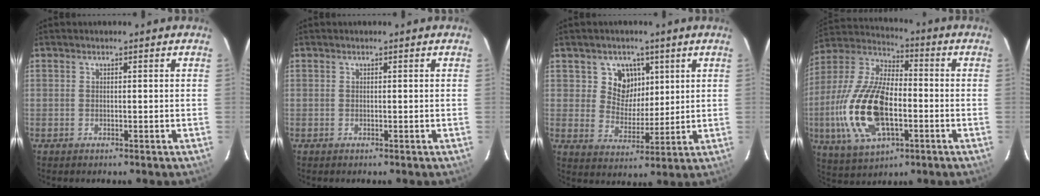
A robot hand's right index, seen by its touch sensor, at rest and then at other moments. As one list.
[{"total": 0.0}, {"total": 7.4, "force": [3.1, 6.4, 2.0], "torque": [-0.032, -0.001, 0.059]}, {"total": 20.1, "force": [-4.6, 9.5, 17.1], "torque": [-0.373, -0.008, -0.083]}]